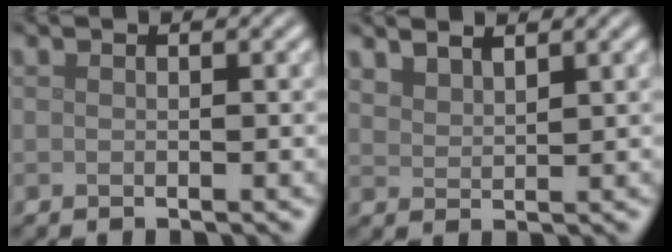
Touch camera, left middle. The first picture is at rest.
{"total": 1.7, "force": [1.5, 0.2, 0.6], "torque": [-0.013, 0.000, 0.030]}